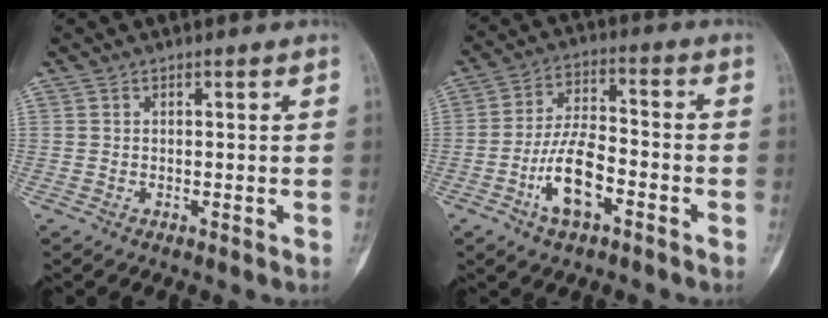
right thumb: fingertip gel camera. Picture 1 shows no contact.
{"total": 10.5, "force": [-4.3, 4.7, 8.3], "torque": [-0.154, 0.033, -0.079]}